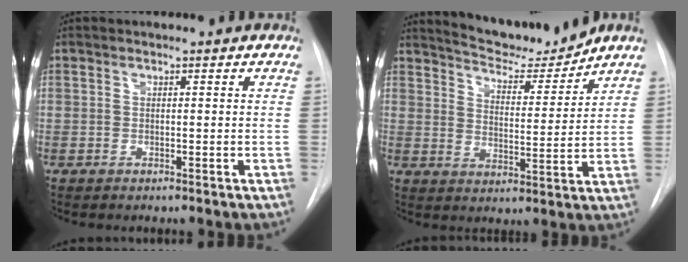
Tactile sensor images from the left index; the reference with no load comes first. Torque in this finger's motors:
{"motor_torque": [0.32, -0.99, -0.24, 0.02]}